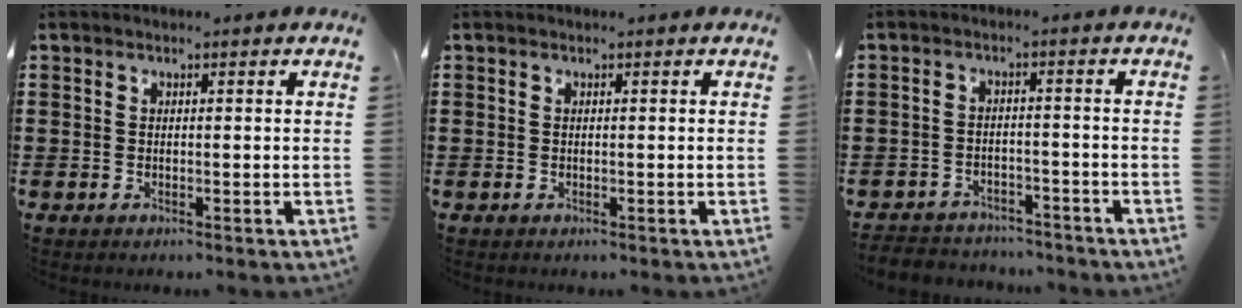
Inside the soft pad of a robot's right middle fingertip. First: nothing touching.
{"total": 0.0}
{"total": 3.5, "force": [-3.3, 0.7, -0.4], "torque": [-0.001, -0.001, -0.074]}